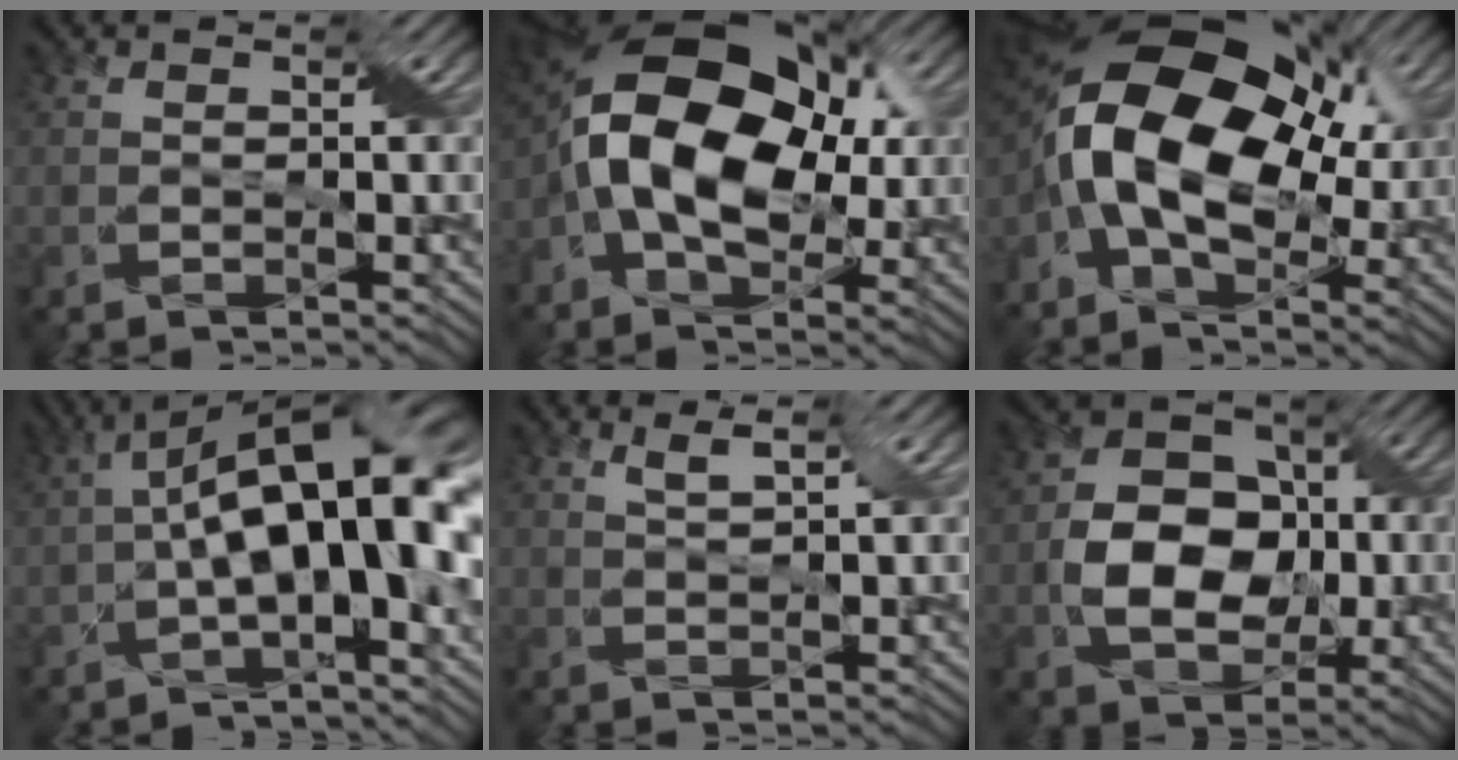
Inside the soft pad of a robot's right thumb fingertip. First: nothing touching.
{"total": 15.2, "force": [-0.1, 9.5, 11.9], "torque": [-0.193, 0.018, -0.020]}
{"total": 16.8, "force": [0.6, 10.4, 13.2], "torque": [-0.247, 0.016, -0.006]}
{"total": 14.6, "force": [-0.7, 5.9, 13.3], "torque": [-0.205, 0.013, -0.016]}
{"total": 1.8, "force": [1.6, -0.6, 0.6], "torque": [-0.022, 0.004, 0.029]}
{"total": 9.7, "force": [-0.9, 7.1, 6.5], "torque": [-0.128, 0.001, -0.021]}